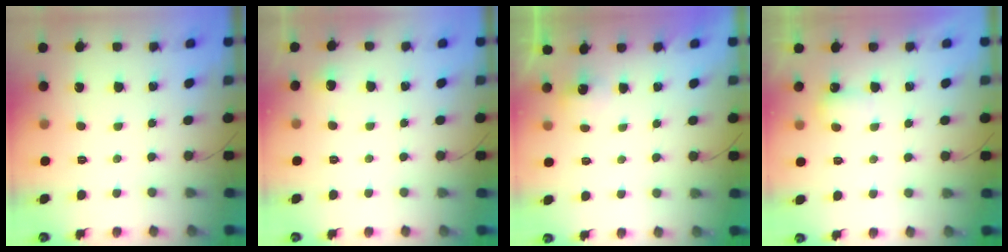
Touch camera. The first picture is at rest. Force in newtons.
{"total": 3.4, "press": 3.1, "slide": 1.3}
{"total": 10.0, "press": 2.1, "slide": 9.8}
{"total": 3.4, "press": 3.3, "slide": 0.8}